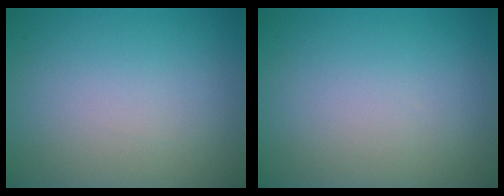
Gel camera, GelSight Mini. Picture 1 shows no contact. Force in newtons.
{"total": 0.0}